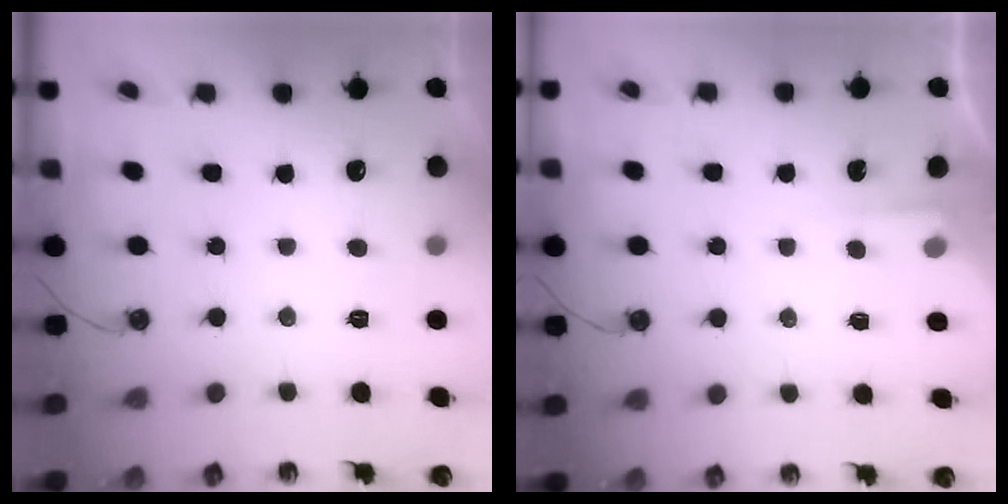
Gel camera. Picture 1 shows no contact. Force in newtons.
{"total": 3.7, "press": 3.7, "slide": 0.4}